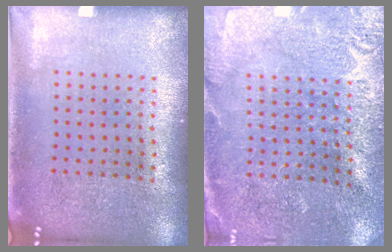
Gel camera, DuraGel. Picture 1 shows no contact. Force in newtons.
{"total": 2.8, "press": 2.8, "slide": 0.1}